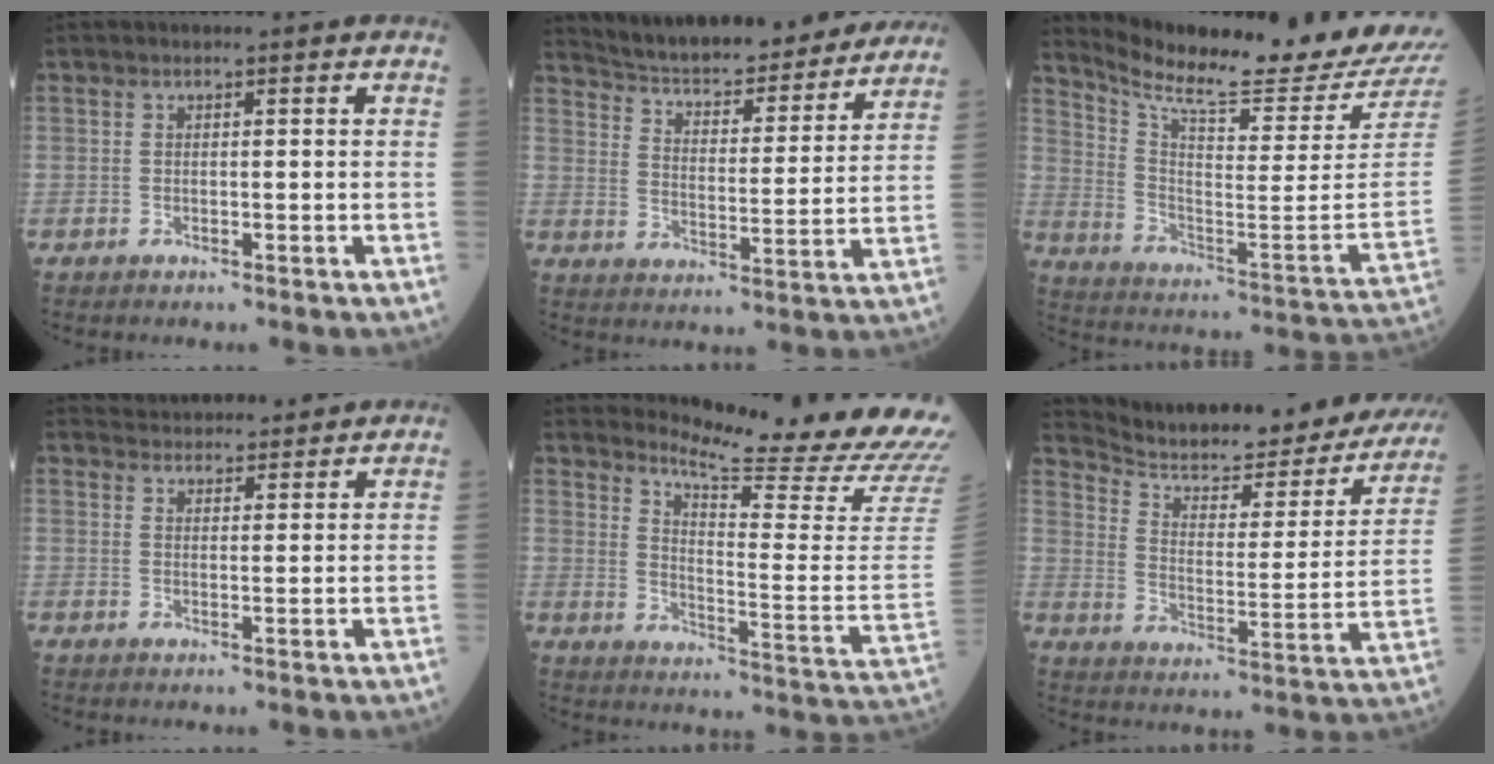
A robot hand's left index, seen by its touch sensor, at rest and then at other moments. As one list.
[{"total": 21.4, "force": [19.9, 4.0, 6.9], "torque": [-0.099, -0.016, 0.271]}, {"total": 22.3, "force": [21.0, -0.5, 7.5], "torque": [-0.149, -0.115, 0.295]}, {"total": 10.0, "force": [9.7, 1.8, 1.6], "torque": [-0.014, 0.021, 0.124]}, {"total": 20.9, "force": [19.6, -0.8, 7.3], "torque": [-0.127, -0.140, 0.240]}, {"total": 26.2, "force": [23.6, 5.3, 10.2], "torque": [-0.151, -0.068, 0.301]}]